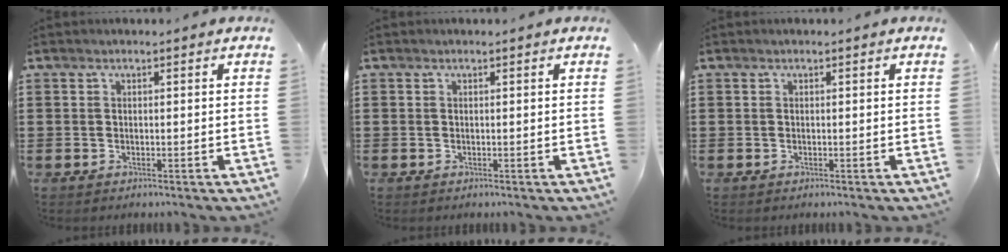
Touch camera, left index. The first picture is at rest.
{"total": 0.0}
{"total": 0.0}